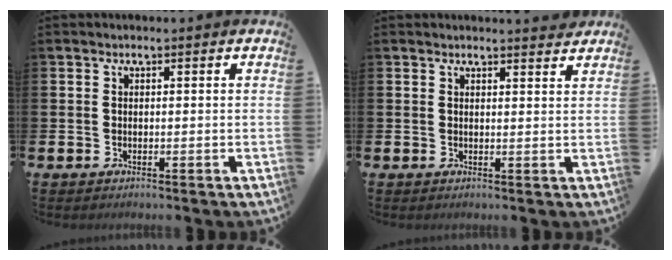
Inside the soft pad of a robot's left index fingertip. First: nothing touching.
{"total": 2.0, "force": [2.0, -0.1, 0.0], "torque": [0.006, -0.015, 0.035]}